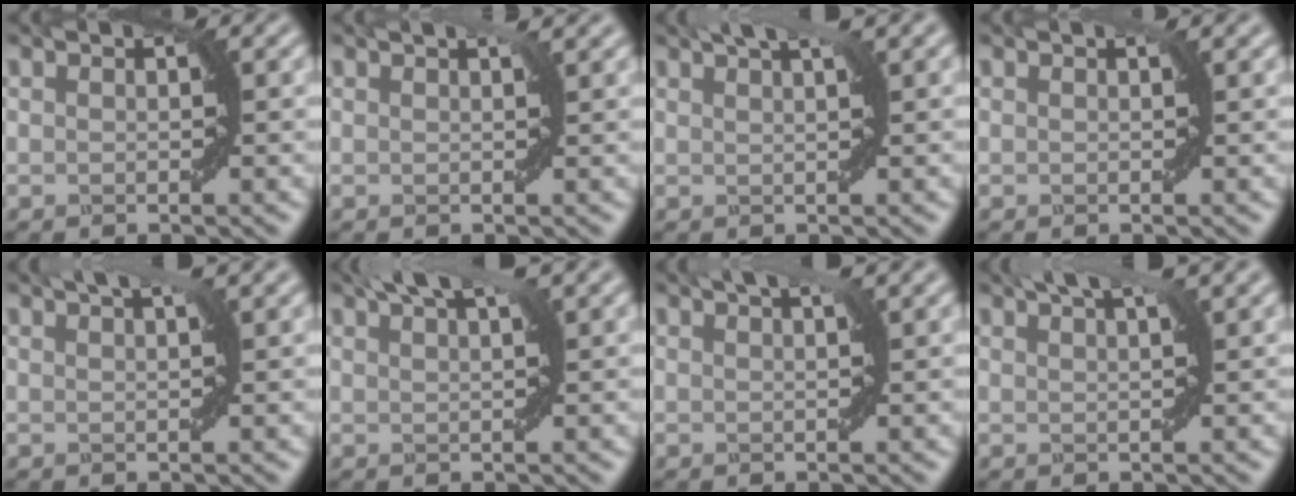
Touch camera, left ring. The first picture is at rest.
{"total": 2.0, "force": [1.2, 0.8, 1.4], "torque": [-0.006, 0.004, -0.001]}
{"total": 4.2, "force": [2.5, 1.2, 3.1], "torque": [-0.031, 0.020, 0.016]}
{"total": 0.5, "force": [0.3, 0.2, 0.4], "torque": [-0.011, 0.003, 0.004]}
{"total": 4.1, "force": [2.4, 1.3, 3.0], "torque": [-0.027, 0.017, 0.011]}
{"total": 4.7, "force": [2.9, 1.1, 3.5], "torque": [-0.046, 0.024, 0.032]}
{"total": 3.6, "force": [2.1, 1.2, 2.7], "torque": [-0.023, 0.014, 0.009]}
{"total": 4.8, "force": [3.0, 1.3, 3.5], "torque": [-0.038, 0.024, 0.022]}